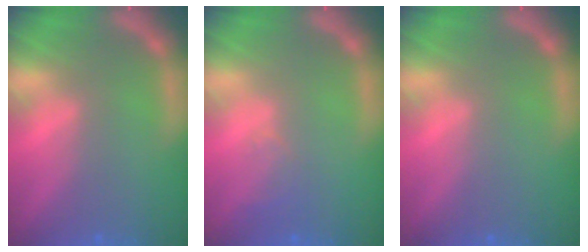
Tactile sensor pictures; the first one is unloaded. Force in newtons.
{"total": 1.5}
{"total": 0.0}